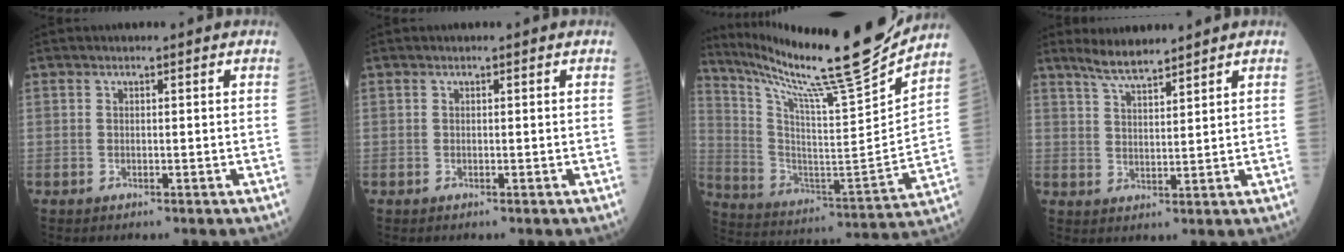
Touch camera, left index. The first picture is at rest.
{"total": 0.0}
{"total": 22.2, "force": [19.7, -1.8, 10.1], "torque": [-0.190, -0.071, 0.313]}
{"total": 4.8, "force": [4.4, 0.4, 1.9], "torque": [-0.049, 0.003, 0.090]}